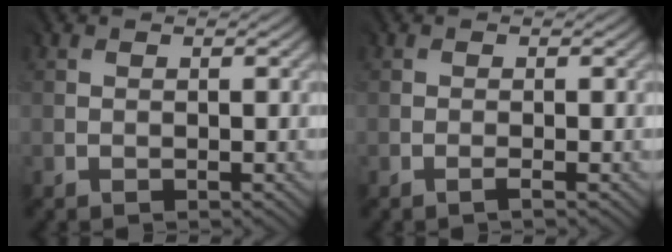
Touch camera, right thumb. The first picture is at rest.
{"total": 0.7, "force": [-0.4, -0.5, 0.3], "torque": [-0.005, 0.000, -0.009]}